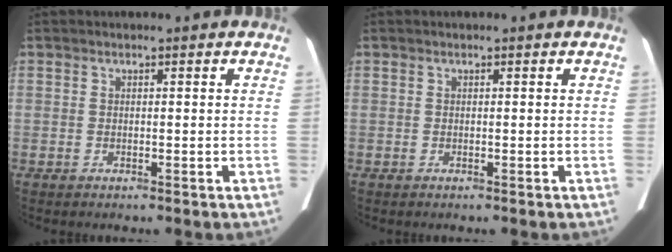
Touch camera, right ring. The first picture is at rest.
{"total": 0.0}